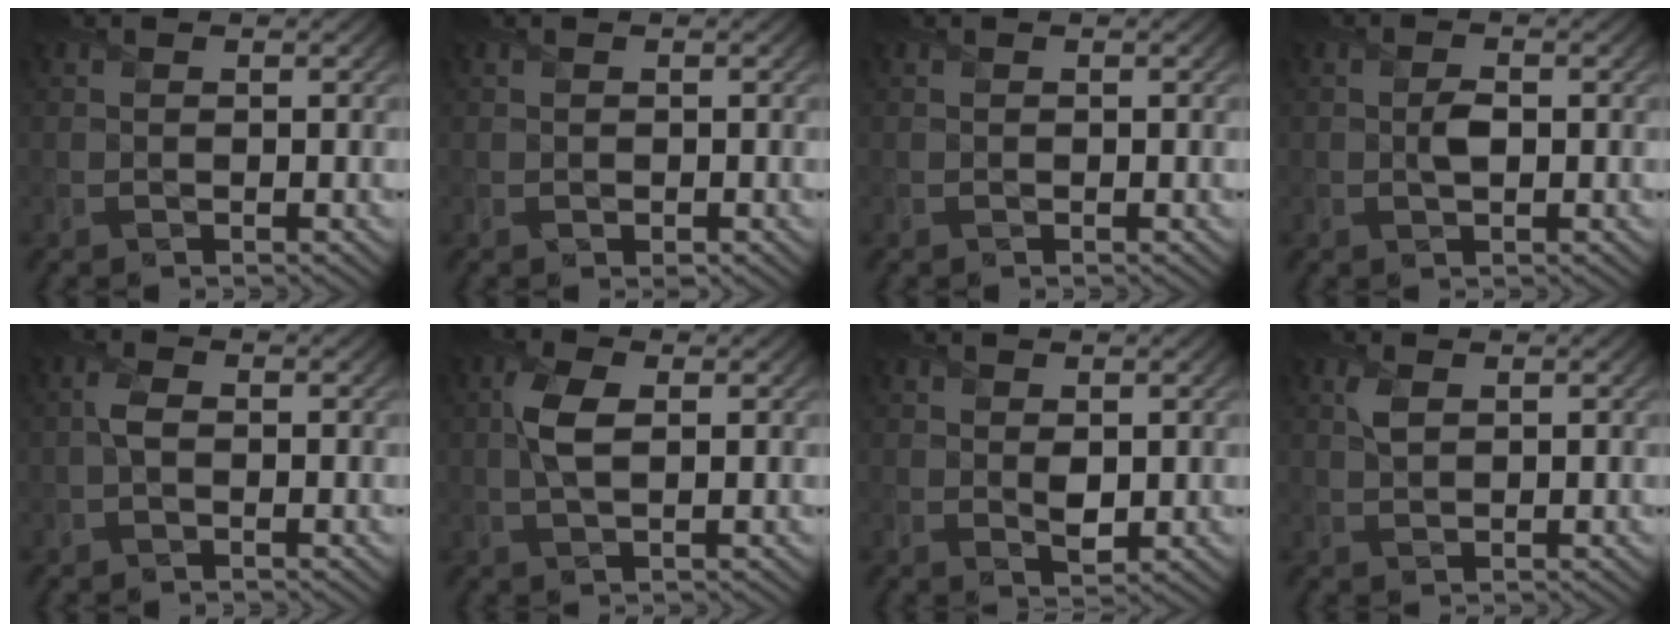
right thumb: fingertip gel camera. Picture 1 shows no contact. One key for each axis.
{"total": 0.7, "fx": -0.3, "fy": 0.6, "fz": 0.3, "tx": -0.003, "ty": -0.005, "tz": -0.004}
{"total": 0.0}
{"total": 1.8, "fx": -0.1, "fy": 1.0, "fz": 1.5, "tx": -0.029, "ty": -0.001, "tz": -0.001}
{"total": 1.8, "fx": -0.2, "fy": 1.0, "fz": 1.5, "tx": -0.034, "ty": 0.004, "tz": -0.007}
{"total": 3.9, "fx": 0.7, "fy": 1.7, "fz": 3.4, "tx": -0.084, "ty": 0.004, "tz": 0.012}
{"total": 1.8, "fx": 0.5, "fy": 1.1, "fz": 1.4, "tx": -0.028, "ty": -0.008, "tz": 0.014}
{"total": 1.7, "fx": 0.8, "fy": 0.9, "fz": 1.3, "tx": -0.033, "ty": 0.001, "tz": 0.018}